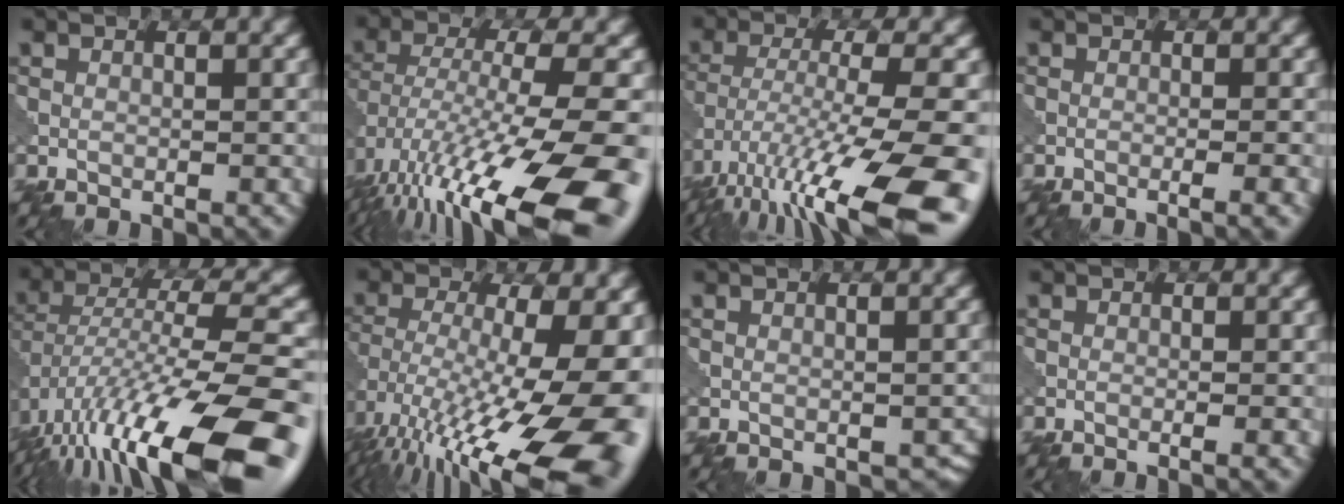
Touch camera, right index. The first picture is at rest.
{"total": 16.8, "force": [-7.9, 5.0, 13.9], "torque": [-0.248, -0.017, -0.114]}
{"total": 14.8, "force": [-8.6, 3.3, 11.6], "torque": [-0.223, -0.019, -0.132]}
{"total": 3.1, "force": [-1.0, 1.0, 2.7], "torque": [-0.019, 0.009, -0.026]}
{"total": 15.6, "force": [-8.3, 4.5, 12.5], "torque": [-0.222, 0.012, -0.141]}
{"total": 19.1, "force": [-7.2, 7.0, 16.2], "torque": [-0.255, -0.029, -0.092]}
{"total": 1.4, "force": [-0.3, 1.0, 1.0], "torque": [-0.018, -0.010, 0.000]}
{"total": 1.4, "force": [-0.4, 0.3, 1.3], "torque": [-0.014, -0.002, -0.012]}